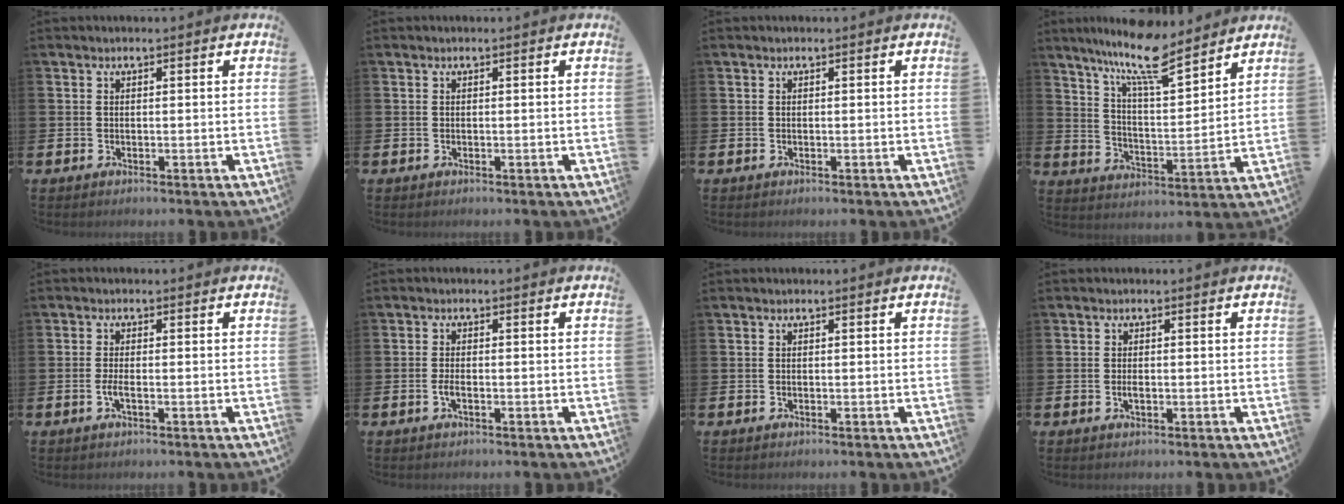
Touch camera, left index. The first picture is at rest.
{"total": 0.0}
{"total": 0.0}
{"total": 10.5, "force": [9.2, 1.8, 4.7], "torque": [-0.113, -0.053, 0.162]}
{"total": 1.5, "force": [-0.5, 0.3, 1.4], "torque": [-0.034, 0.003, -0.009]}
{"total": 1.5, "force": [-0.6, 0.5, 1.3], "torque": [-0.031, 0.004, -0.011]}
{"total": 0.0}
{"total": 1.1, "force": [-0.2, 0.4, 0.9], "torque": [-0.018, 0.000, -0.005]}